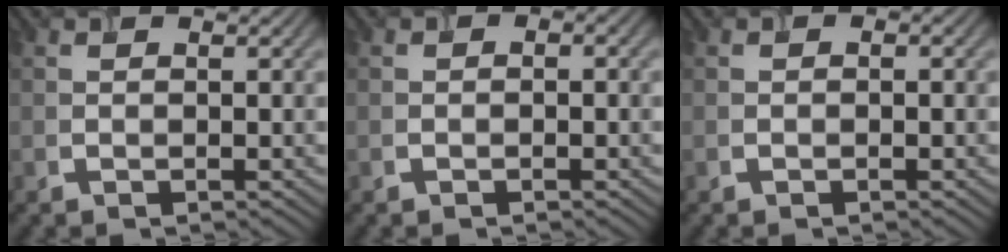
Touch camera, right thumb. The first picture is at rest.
{"total": 1.0, "force": [-0.4, 0.7, 0.6], "torque": [-0.013, 0.001, -0.010]}
{"total": 0.6, "force": [-0.3, 0.5, 0.3], "torque": [-0.008, -0.002, -0.007]}